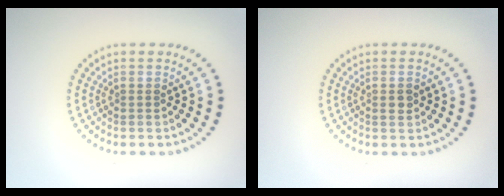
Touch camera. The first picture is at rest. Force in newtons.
{"total": 1.0, "press": 1.0, "slide": 0.3}